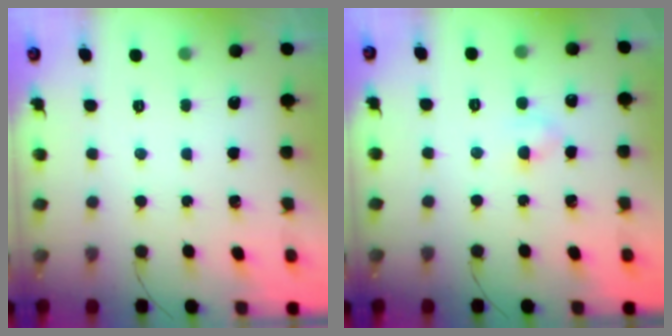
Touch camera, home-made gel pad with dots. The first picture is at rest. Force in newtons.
{"total": 2.8, "press": 2.6, "slide": 1.2}